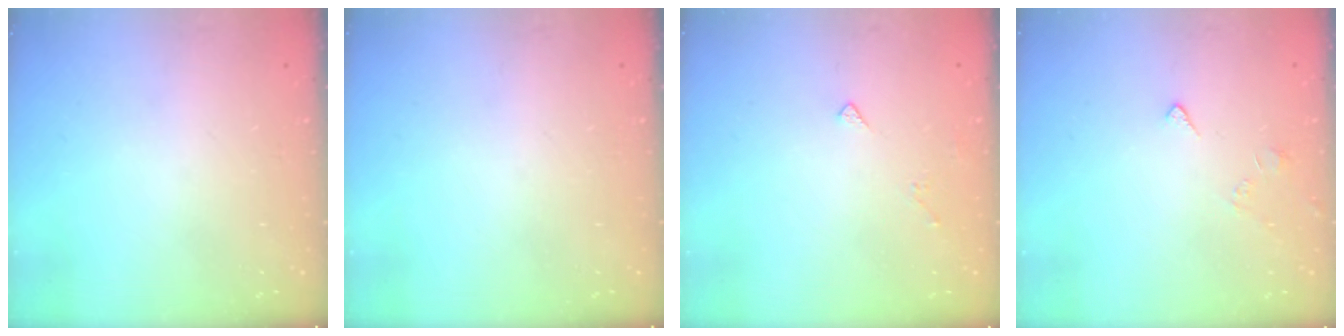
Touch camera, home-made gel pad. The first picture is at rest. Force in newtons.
{"total": 0.0}
{"total": 3.7, "press": 3.7, "slide": 0.7}
{"total": 2.8, "press": 2.8, "slide": 0.5}